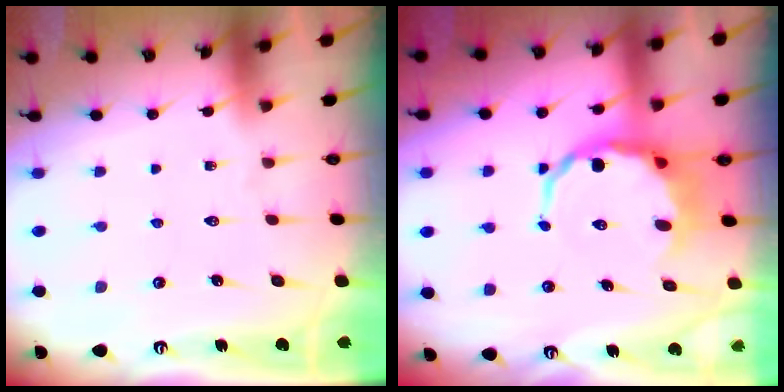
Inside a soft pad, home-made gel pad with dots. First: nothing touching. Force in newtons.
{"total": 7.6, "press": 7.2, "slide": 2.4}